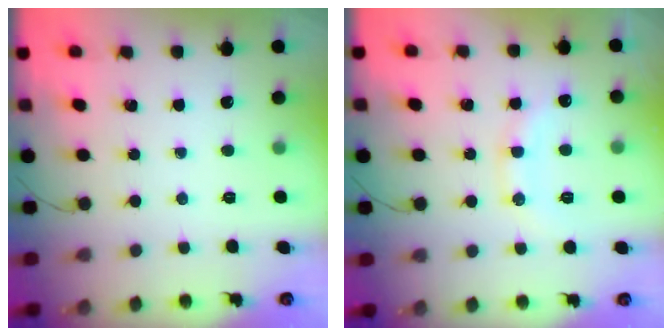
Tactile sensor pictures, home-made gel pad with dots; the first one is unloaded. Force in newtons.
{"total": 12.1, "press": 12.1, "slide": 0.9}